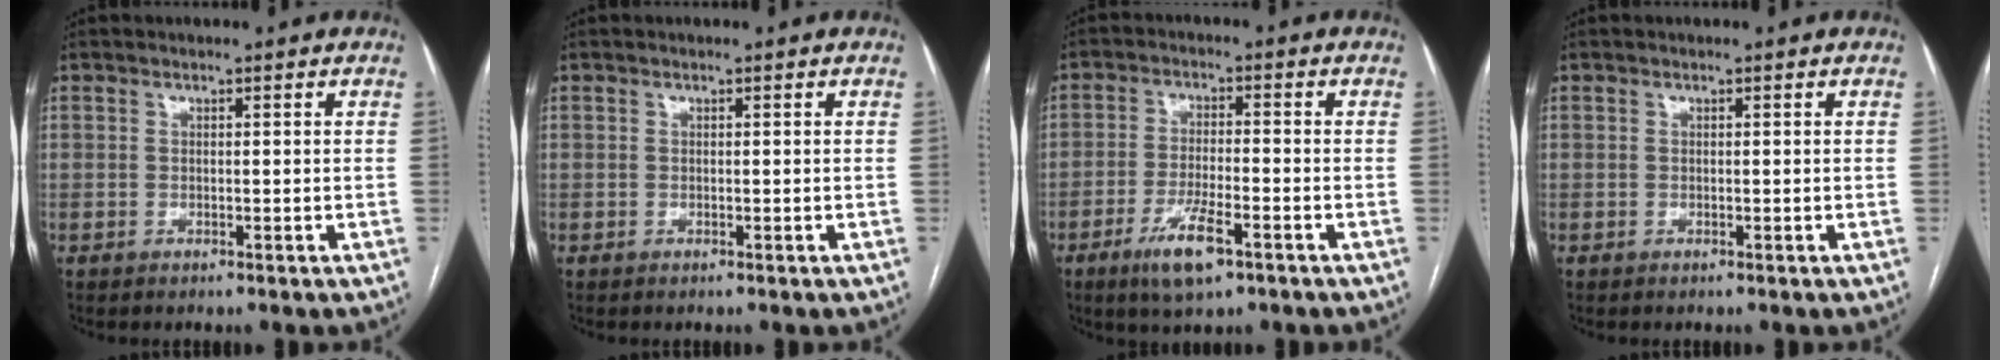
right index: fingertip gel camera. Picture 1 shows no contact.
{"total": 0.0}
{"total": 7.2, "force": [-4.0, 1.3, 5.8], "torque": [-0.114, -0.012, -0.067]}
{"total": 0.0}